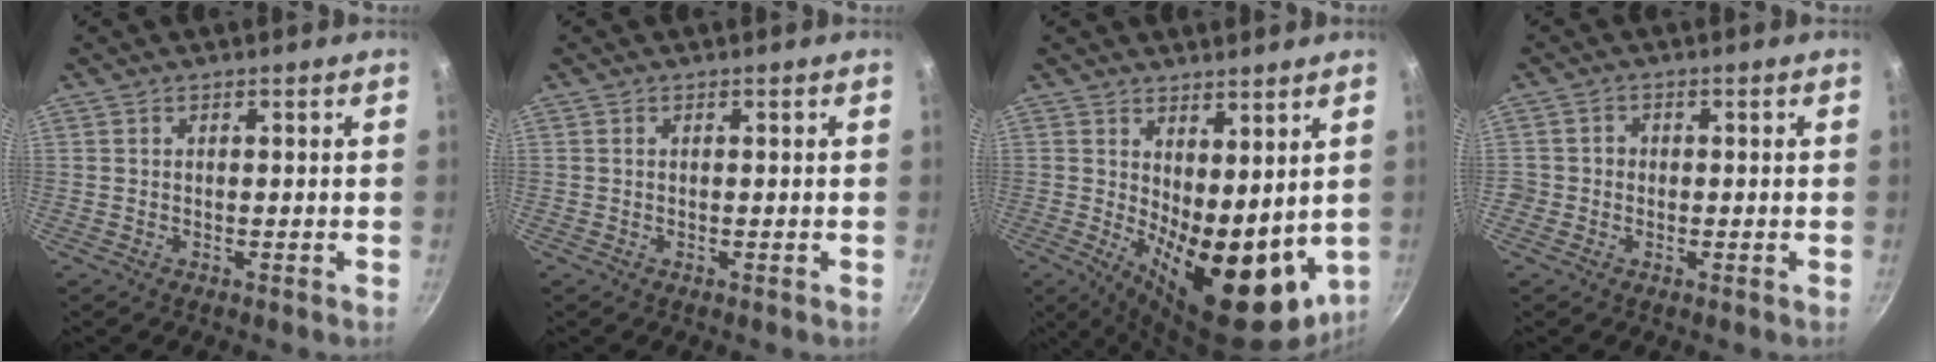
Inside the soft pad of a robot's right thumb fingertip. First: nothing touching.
{"total": 0.0}
{"total": 17.4, "force": [0.9, 8.0, 15.5], "torque": [-0.173, -0.028, 0.034]}
{"total": 2.1, "force": [-0.6, 2.0, 0.4], "torque": [0.005, 0.007, -0.014]}